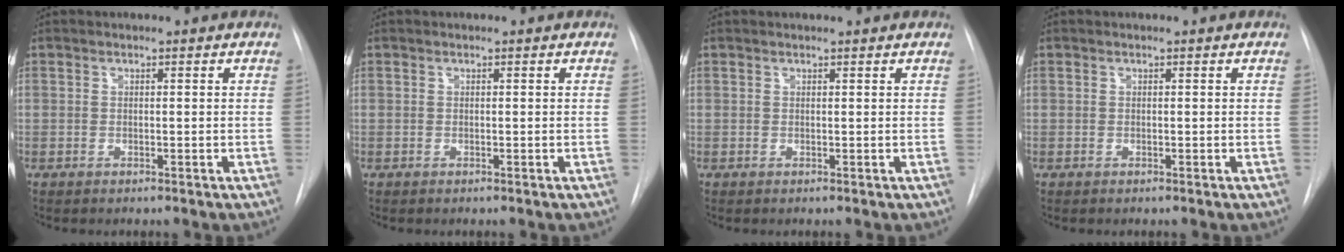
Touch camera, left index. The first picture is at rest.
{"total": 0.0}
{"total": 1.6, "force": [1.6, 0.0, 0.3], "torque": [-0.008, 0.014, 0.021]}
{"total": 0.0}